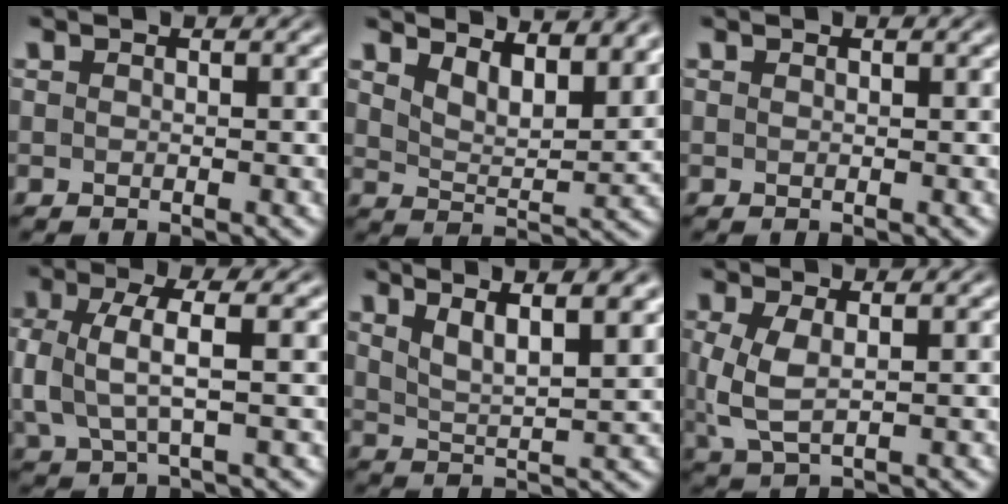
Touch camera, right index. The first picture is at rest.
{"total": 5.8, "force": [4.2, 2.3, 3.3], "torque": [-0.045, -0.008, 0.064]}
{"total": 0.0}
{"total": 4.9, "force": [0.5, 2.4, 4.2], "torque": [-0.097, -0.010, 0.019]}
{"total": 5.1, "force": [2.9, 1.7, 3.9], "torque": [-0.052, 0.001, 0.047]}
{"total": 3.6, "force": [-0.3, 2.0, 3.0], "torque": [-0.079, -0.020, 0.016]}